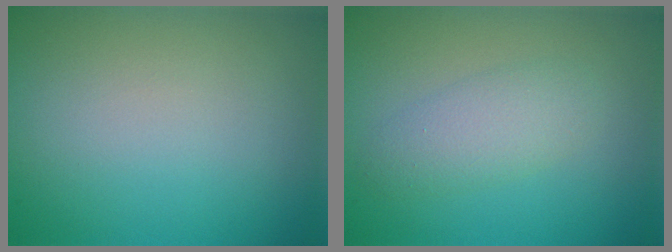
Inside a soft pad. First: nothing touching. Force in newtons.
{"total": 2.8, "press": 2.8, "slide": 0.1}